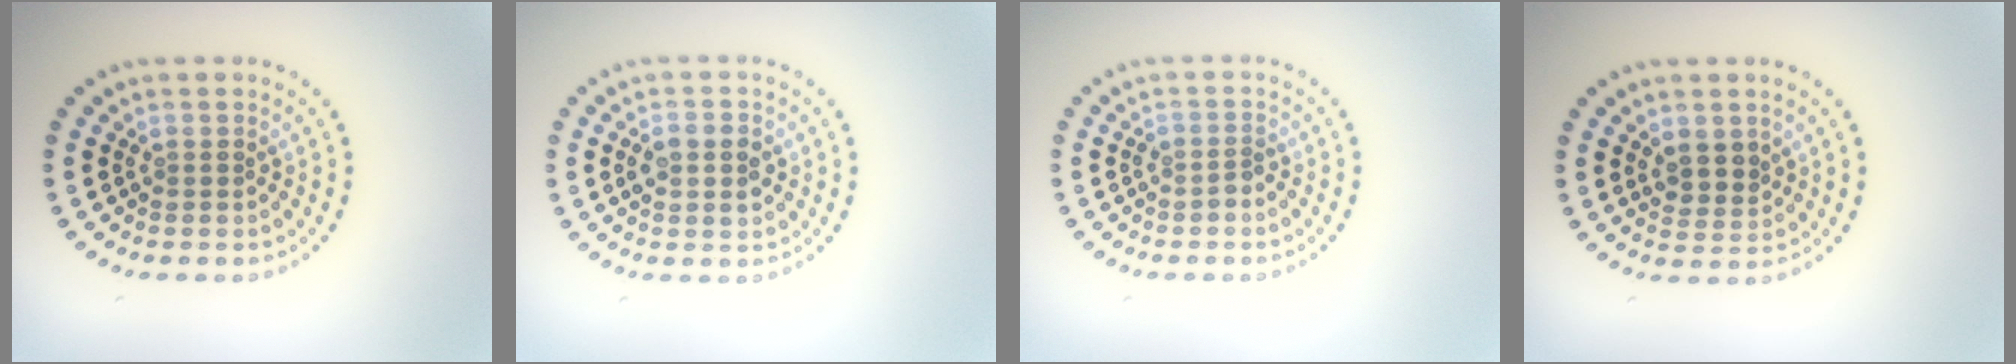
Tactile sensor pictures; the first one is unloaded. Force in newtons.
{"total": 2.8, "press": 2.8, "slide": 0.0}
{"total": 1.1, "press": 0.8, "slide": 0.7}
{"total": 2.2, "press": 2.0, "slide": 0.9}